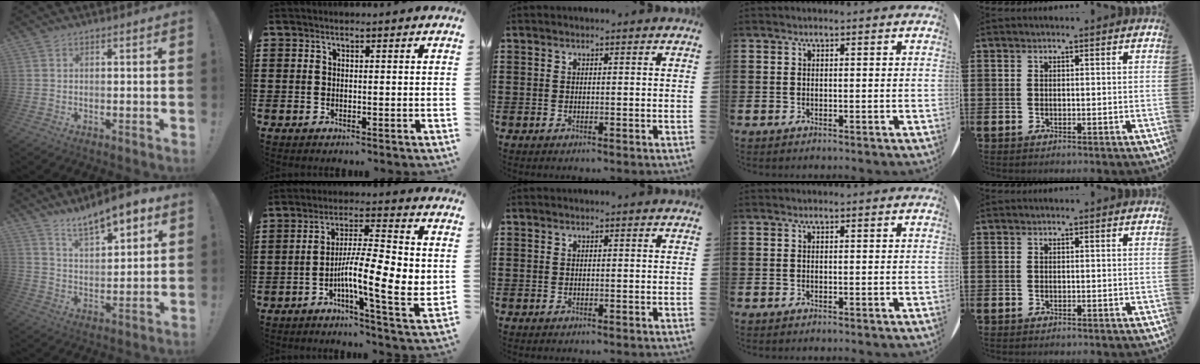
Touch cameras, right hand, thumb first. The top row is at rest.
{"thumb": {"total": 10.2, "force": [7.9, 3.4, 5.6], "torque": [-0.084, -0.051, 0.139]}, "index": {"total": 11.1, "force": [-1.4, 2.5, 10.7], "torque": [-0.179, -0.011, -0.028]}}